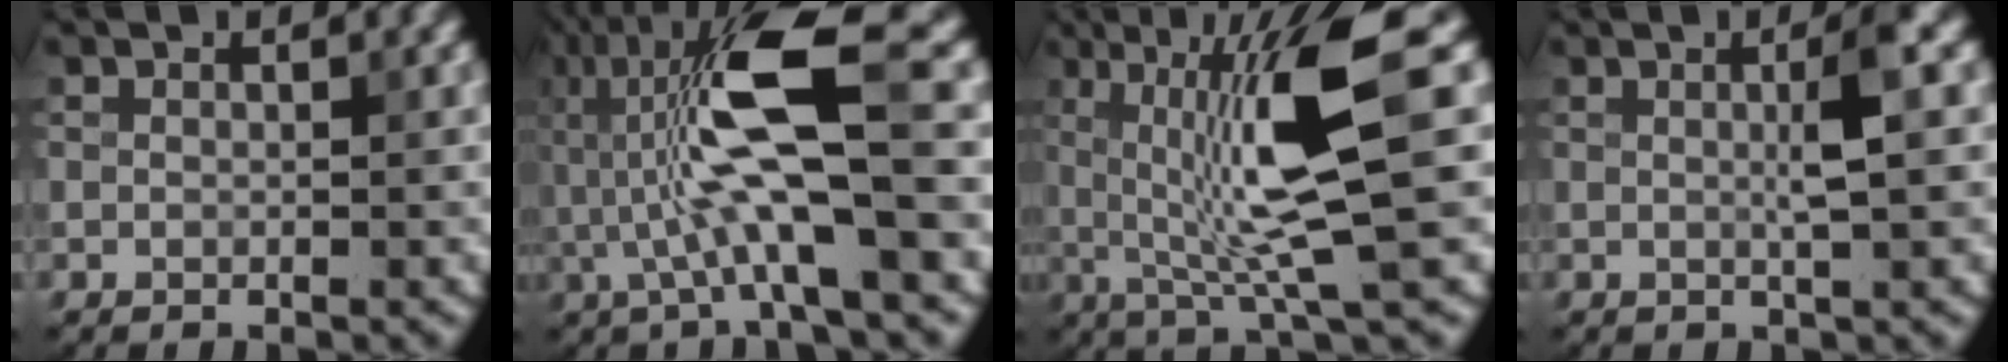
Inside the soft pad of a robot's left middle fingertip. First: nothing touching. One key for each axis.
{"total": 10.1, "fx": 0.6, "fy": 2.3, "fz": 9.8, "tx": -0.190, "ty": 0.009, "tz": 0.011}
{"total": 10.1, "fx": 1.1, "fy": 1.8, "fz": 9.9, "tx": -0.152, "ty": 0.000, "tz": 0.022}
{"total": 3.2, "fx": 0.4, "fy": 0.4, "fz": 3.1, "tx": -0.049, "ty": 0.004, "tz": 0.002}